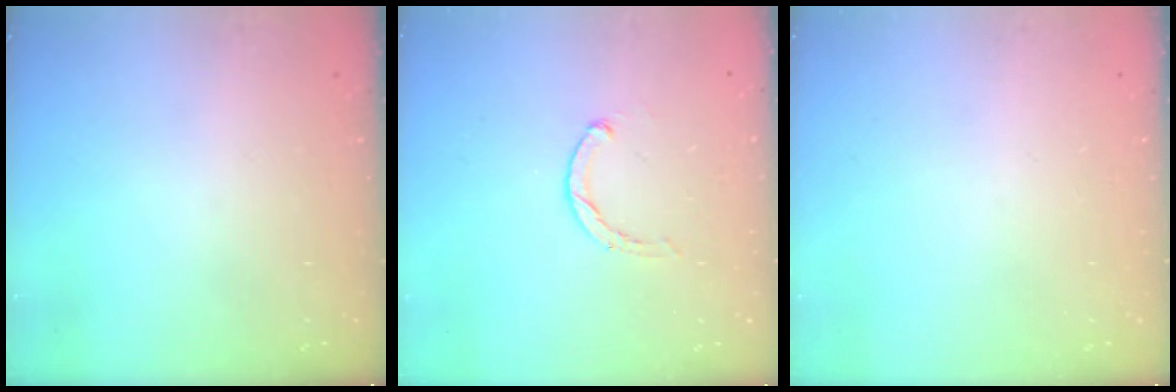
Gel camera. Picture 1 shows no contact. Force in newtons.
{"total": 0.6, "press": 0.6, "slide": 0.2}
{"total": 0.0}